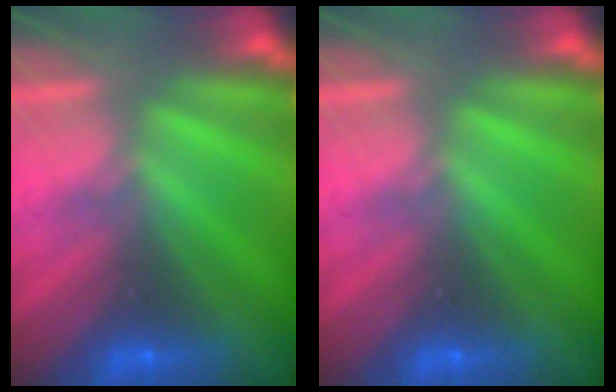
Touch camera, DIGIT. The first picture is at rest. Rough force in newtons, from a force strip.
{"total": 0.0}